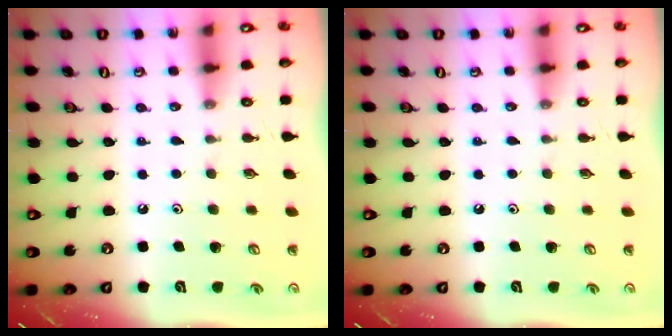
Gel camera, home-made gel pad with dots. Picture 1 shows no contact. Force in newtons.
{"total": 0.0}